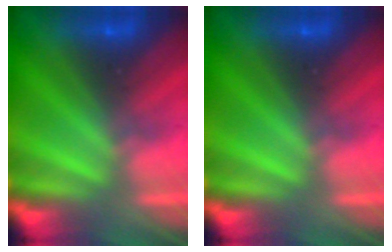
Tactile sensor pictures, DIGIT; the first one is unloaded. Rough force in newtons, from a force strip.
{"total": 0.0}